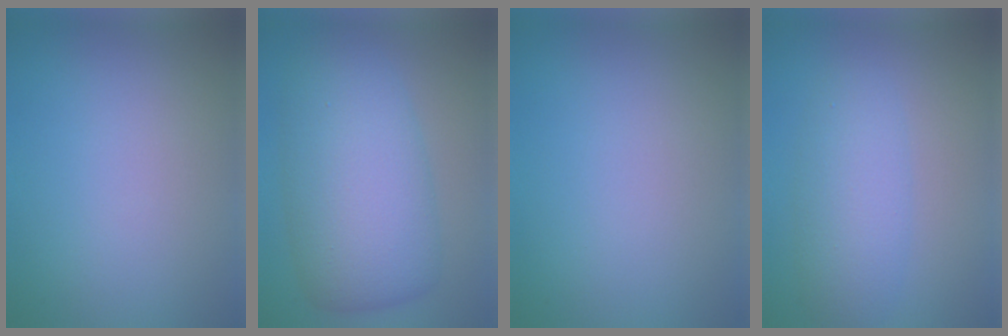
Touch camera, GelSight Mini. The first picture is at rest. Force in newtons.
{"total": 9.4, "press": 9.4, "slide": 0.2}
{"total": 0.0}
{"total": 4.0, "press": 4.0, "slide": 0.3}